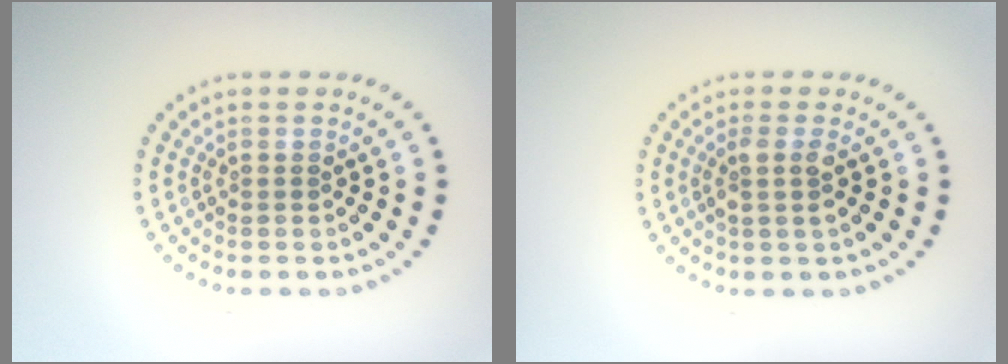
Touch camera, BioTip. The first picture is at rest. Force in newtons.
{"total": 1.8, "press": 1.5, "slide": 1.0}